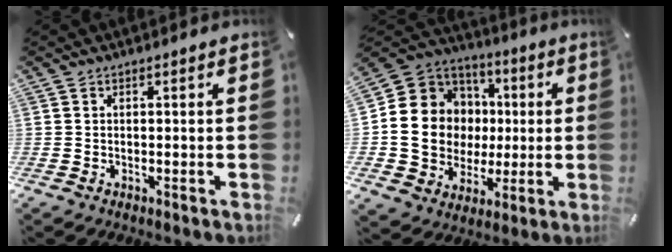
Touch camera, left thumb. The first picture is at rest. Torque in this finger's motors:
{"motor_torque": [1.75, 3.26, 0.52, -0.01, 0.16]}